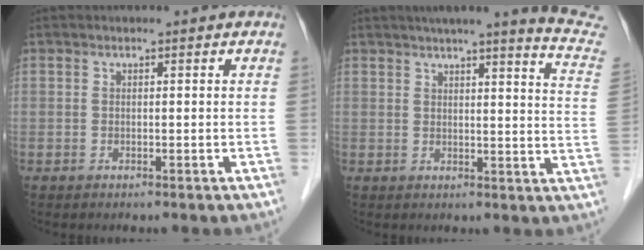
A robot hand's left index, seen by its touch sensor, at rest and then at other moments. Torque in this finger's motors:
{"motor_torque": [0.60, -0.74, 0.19, 0.01]}